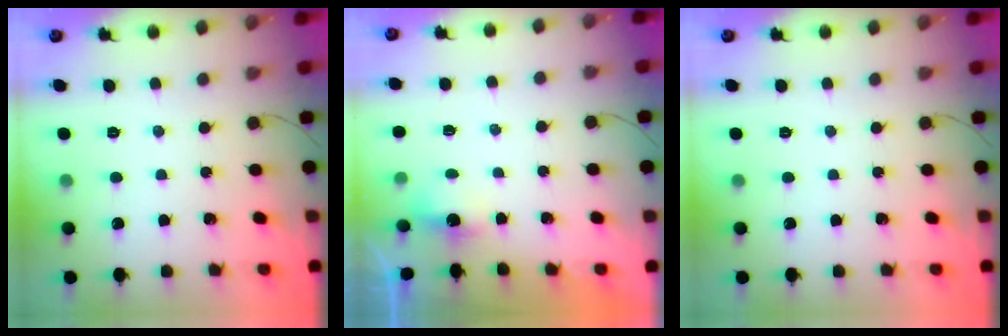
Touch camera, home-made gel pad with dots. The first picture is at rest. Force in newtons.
{"total": 2.9, "press": 2.8, "slide": 0.8}
{"total": 0.0}